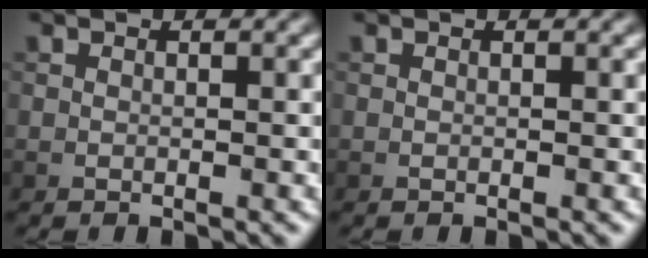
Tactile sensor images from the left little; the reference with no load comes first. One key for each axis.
{"total": 0.0}